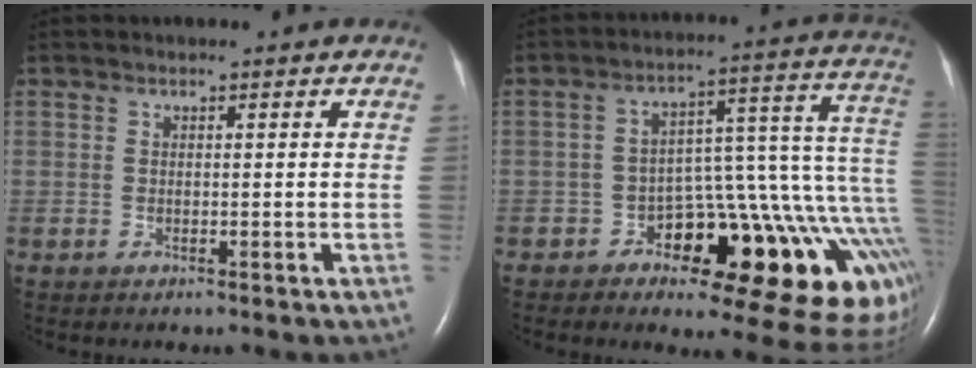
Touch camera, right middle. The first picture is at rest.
{"total": 18.2, "force": [-6.6, 5.7, 16.0], "torque": [-0.099, 0.074, -0.084]}